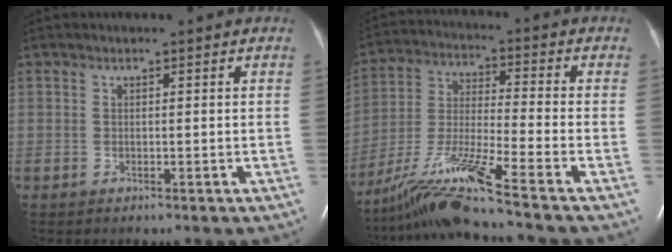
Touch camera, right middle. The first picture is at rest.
{"total": 11.1, "force": [-8.6, -2.2, 6.5], "torque": [-0.133, -0.031, -0.161]}